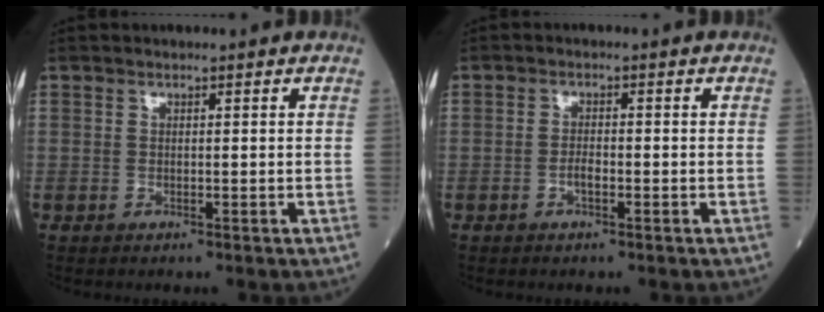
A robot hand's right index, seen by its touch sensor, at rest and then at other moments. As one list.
[{"total": 1.6, "force": [-0.7, 0.5, 1.3], "torque": [-0.027, 0.002, -0.014]}]